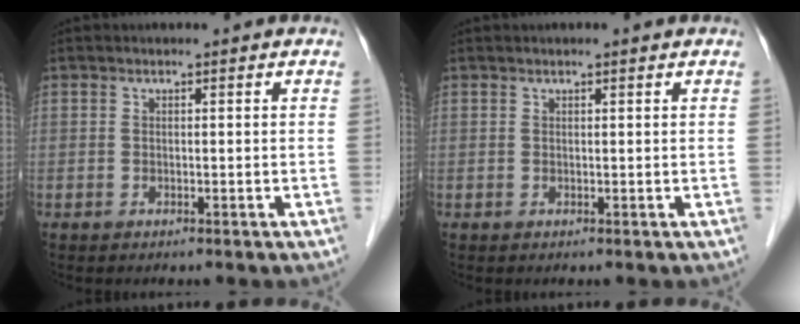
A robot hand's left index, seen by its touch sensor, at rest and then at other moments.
{"total": 0.8, "force": [0.6, 0.1, 0.5], "torque": [-0.010, 0.010, 0.012]}